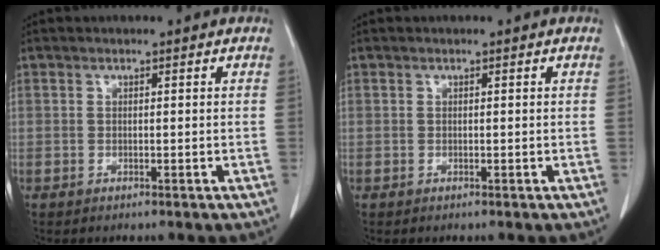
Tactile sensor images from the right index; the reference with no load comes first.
{"total": 0.0}